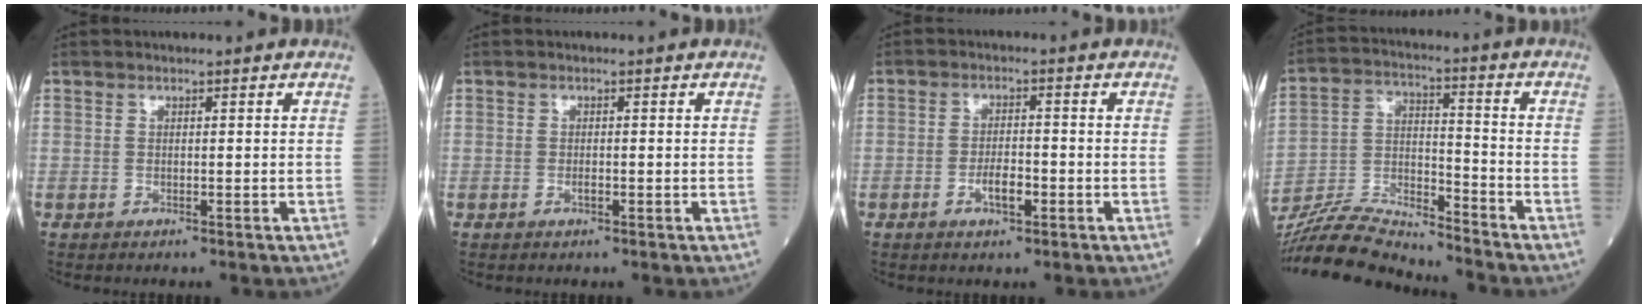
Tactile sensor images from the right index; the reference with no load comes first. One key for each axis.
{"total": 0.8, "fx": -0.3, "fy": 0.2, "fz": 0.7, "tx": -0.012, "ty": 0.000, "tz": -0.005}
{"total": 3.6, "fx": -1.4, "fy": 1.2, "fz": 3.0, "tx": -0.054, "ty": 0.003, "tz": -0.026}
{"total": 12.4, "fx": -12.2, "fy": 0.5, "fz": 2.3, "tx": -0.048, "ty": 0.015, "tz": -0.228}